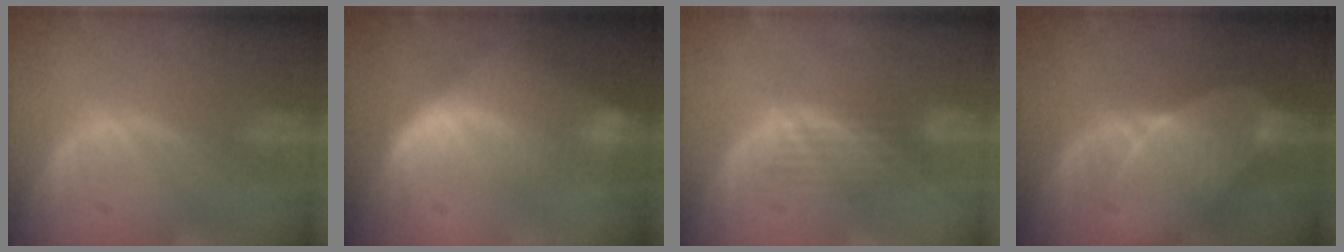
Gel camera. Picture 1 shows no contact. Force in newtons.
{"total": 7.1, "press": 6.5, "slide": 2.8}
{"total": 4.2, "press": 3.4, "slide": 2.5}
{"total": 7.1, "press": 6.6, "slide": 2.7}